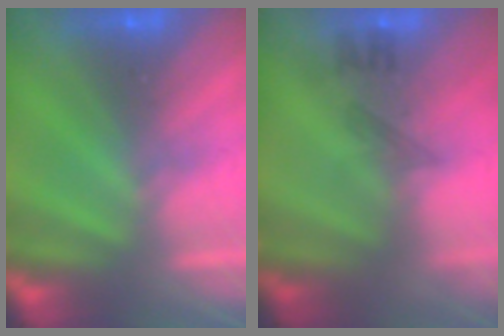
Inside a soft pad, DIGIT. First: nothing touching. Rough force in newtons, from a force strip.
{"total": 2.3}